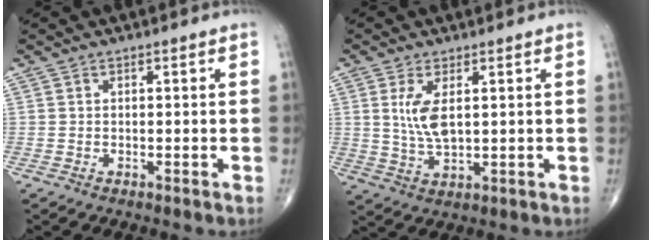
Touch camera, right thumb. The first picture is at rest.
{"total": 6.2, "force": [1.5, 2.6, 5.5], "torque": [-0.115, -0.011, 0.037]}